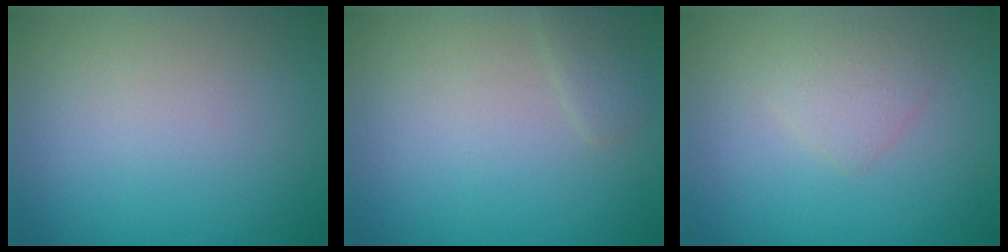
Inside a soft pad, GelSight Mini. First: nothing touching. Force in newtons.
{"total": 1.1, "press": 1.1, "slide": 0.1}
{"total": 1.6, "press": 1.6, "slide": 0.1}